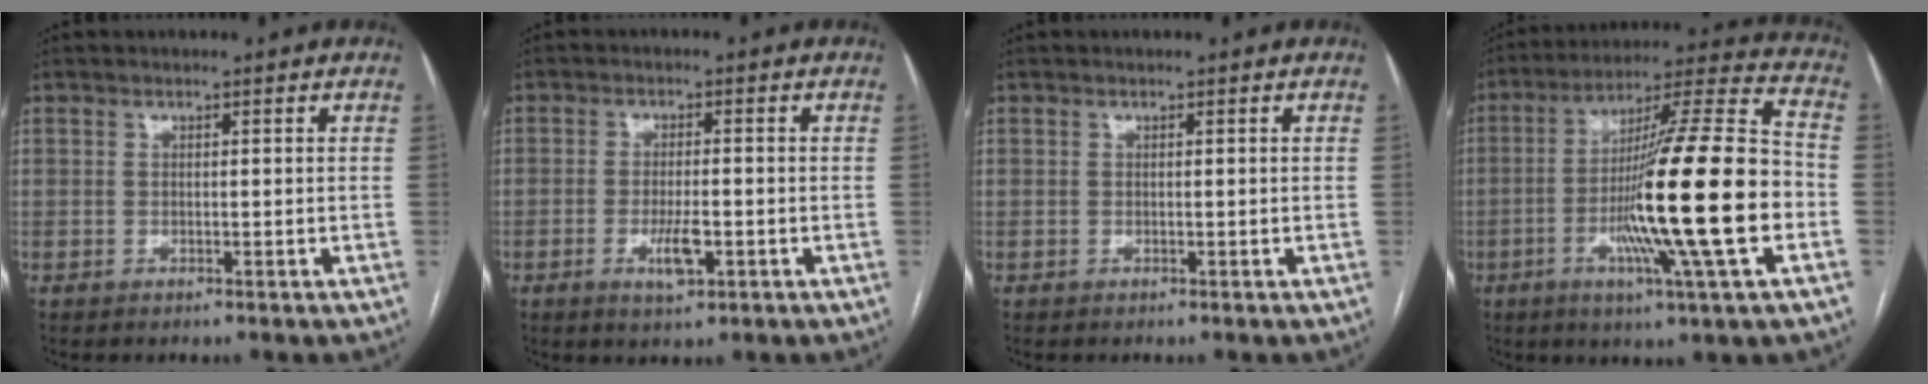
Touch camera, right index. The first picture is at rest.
{"total": 4.4, "force": [-1.6, 1.1, 3.9], "torque": [-0.075, -0.003, -0.023]}
{"total": 0.0}
{"total": 22.2, "force": [-5.0, -0.3, 21.6], "torque": [-0.359, -0.009, -0.095]}